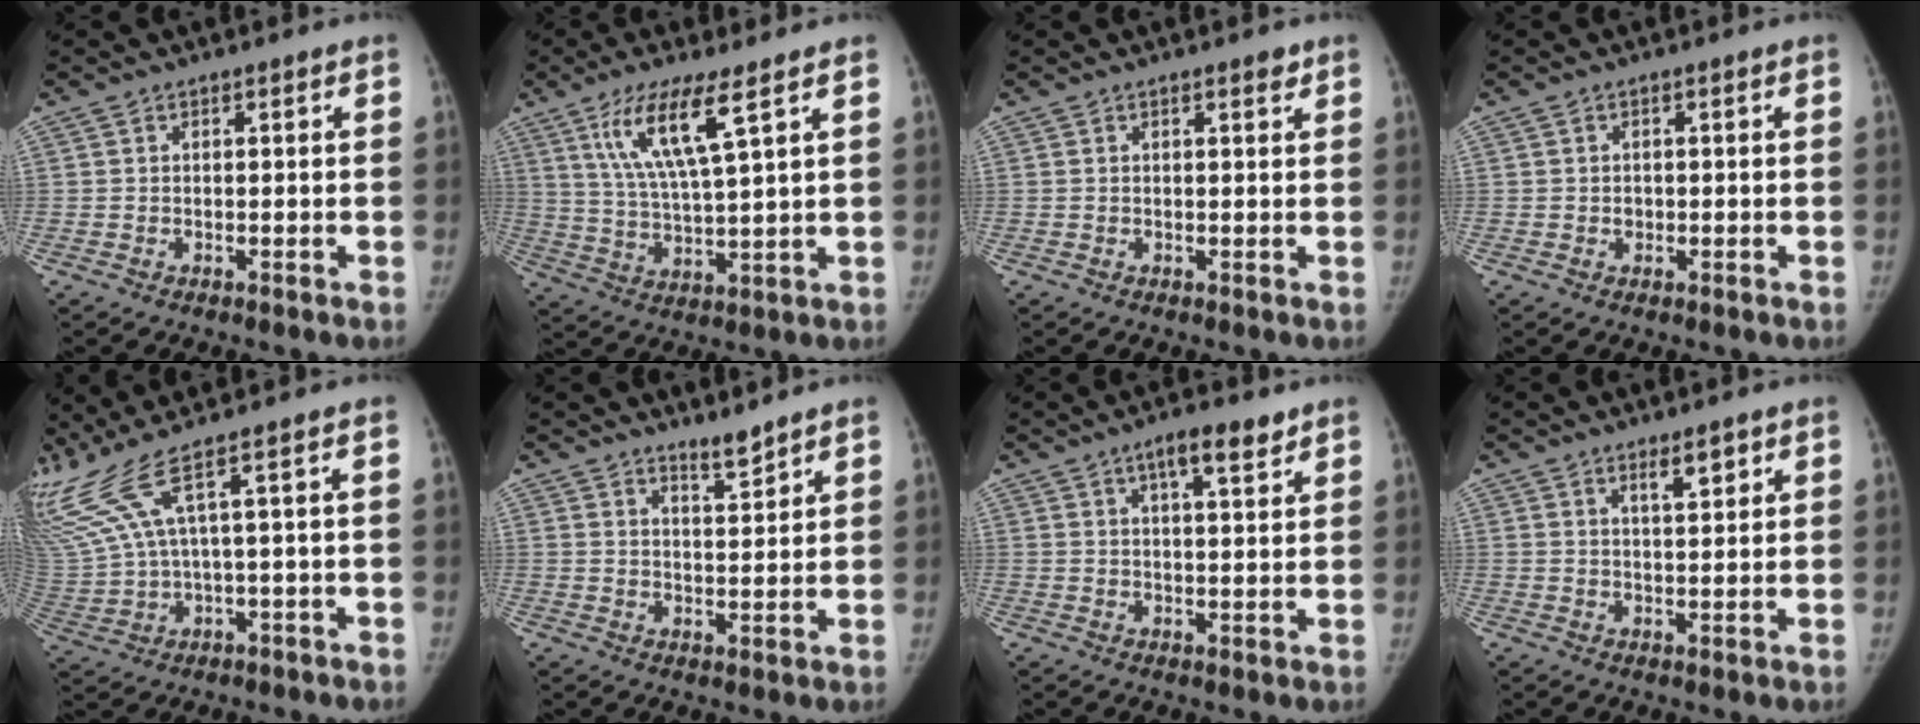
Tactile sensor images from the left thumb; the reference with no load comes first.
{"total": 11.1, "force": [5.8, 1.6, 9.3], "torque": [-0.191, -0.030, 0.117]}
{"total": 0.9, "force": [0.7, 0.3, 0.5], "torque": [-0.003, -0.004, 0.009]}
{"total": 1.2, "force": [-0.1, 1.1, 0.5], "torque": [-0.004, 0.002, 0.000]}
{"total": 9.9, "force": [6.1, -1.6, 7.7], "torque": [-0.201, -0.015, 0.141]}
{"total": 3.3, "force": [3.1, 0.3, 1.2], "torque": [-0.009, -0.033, 0.053]}
{"total": 6.3, "force": [3.9, 1.8, 4.6], "torque": [-0.058, -0.016, 0.058]}
{"total": 3.7, "force": [2.3, 1.0, 2.7], "torque": [-0.034, -0.016, 0.038]}